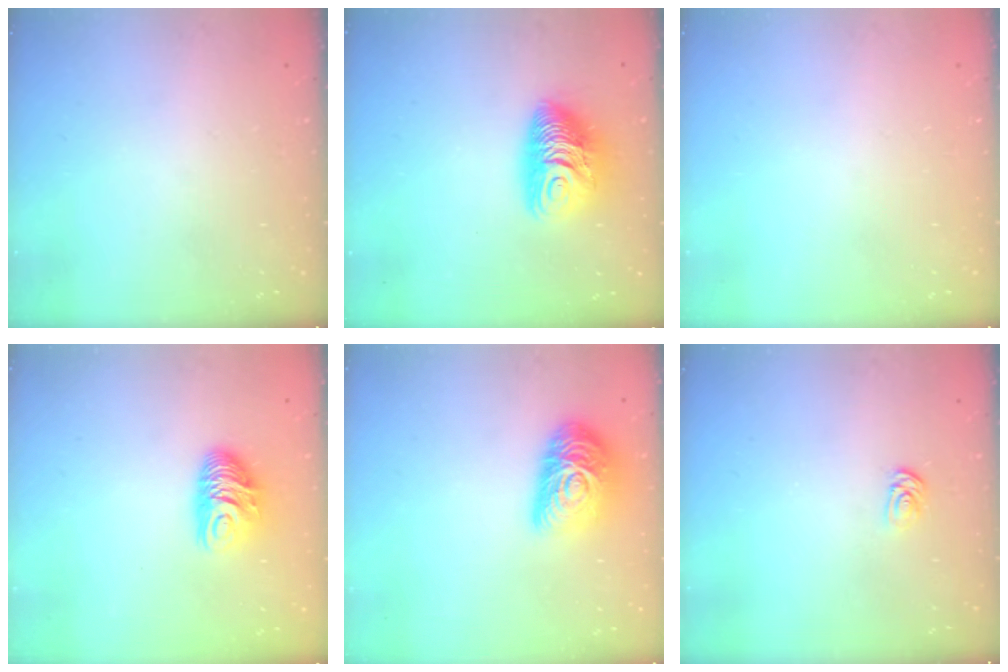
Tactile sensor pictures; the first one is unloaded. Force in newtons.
{"total": 12.0, "press": 11.9, "slide": 1.1}
{"total": 0.0}
{"total": 9.8, "press": 9.8, "slide": 0.9}
{"total": 15.9, "press": 15.9, "slide": 0.8}
{"total": 2.0, "press": 2.0, "slide": 0.3}